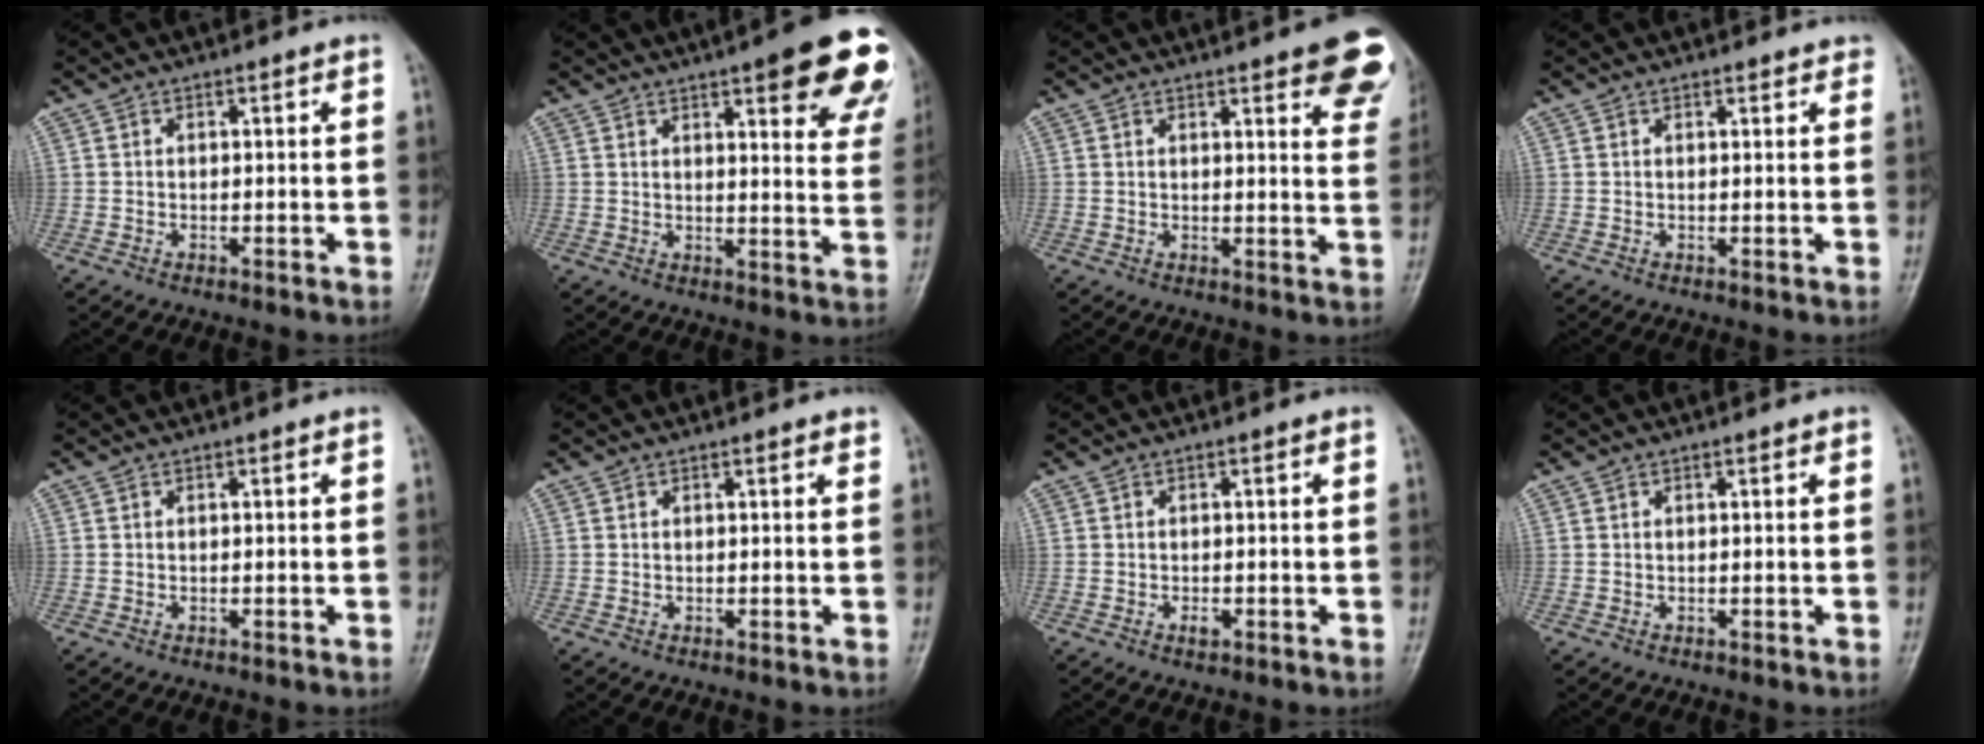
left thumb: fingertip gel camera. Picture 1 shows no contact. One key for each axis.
{"total": 18.2, "fx": 10.3, "fy": 4.8, "fz": 14.2, "tx": -0.147, "ty": -0.034, "tz": 0.116}
{"total": 12.4, "fx": 7.8, "fy": 3.5, "fz": 9.0, "tx": -0.078, "ty": -0.032, "tz": 0.078}
{"total": 1.6, "fx": 1.3, "fy": 0.7, "fz": 0.6, "tx": 0.007, "ty": -0.001, "tz": 0.010}
{"total": 0.0}
{"total": 1.2, "fx": 0.8, "fy": 0.4, "fz": 0.8, "tx": -0.010, "ty": -0.002, "tz": 0.007}
{"total": 1.3, "fx": -0.5, "fy": 0.7, "fz": 1.0, "tx": -0.011, "ty": 0.000, "tz": -0.007}
{"total": 0.6, "fx": 0.3, "fy": 0.2, "fz": 0.4, "tx": -0.007, "ty": 0.000, "tz": 0.002}